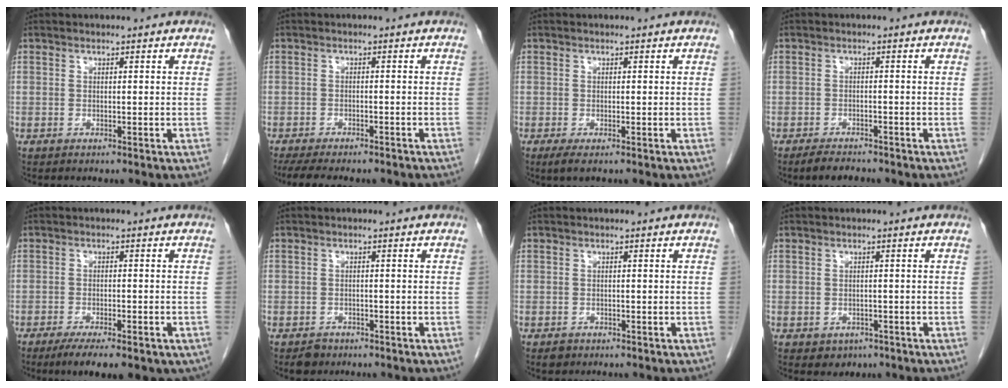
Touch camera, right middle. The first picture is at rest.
{"total": 12.0, "force": [-10.0, 3.1, 5.8], "torque": [-0.092, -0.010, -0.130]}
{"total": 1.6, "force": [-0.9, 0.3, 1.3], "torque": [-0.026, -0.005, -0.014]}
{"total": 3.2, "force": [-2.7, 0.9, 1.3], "torque": [-0.027, -0.004, -0.044]}
{"total": 11.5, "force": [-7.7, 3.6, 7.7], "torque": [-0.100, -0.010, -0.104]}
{"total": 1.8, "force": [-1.3, 1.2, 0.3], "torque": [-0.010, 0.002, -0.019]}
{"total": 1.1, "force": [-0.7, 0.8, 0.3], "torque": [-0.008, 0.001, -0.009]}
{"total": 2.3, "force": [-1.2, 1.8, 0.8], "torque": [-0.009, 0.003, -0.005]}